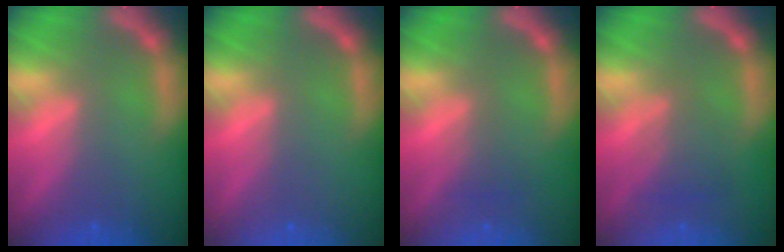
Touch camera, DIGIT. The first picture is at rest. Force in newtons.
{"total": 0.0}
{"total": 1.5}
{"total": 3.0}